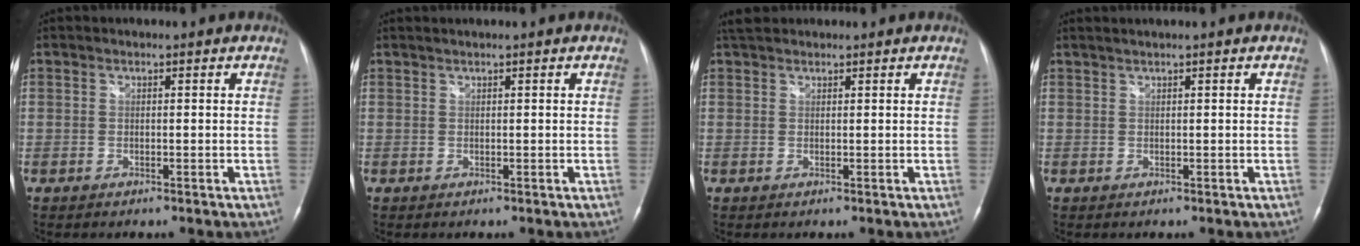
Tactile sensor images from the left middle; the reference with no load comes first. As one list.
[{"total": 1.1, "force": [0.9, -0.2, 0.5], "torque": [-0.012, 0.012, 0.021]}, {"total": 2.7, "force": [2.4, 1.0, 0.8], "torque": [-0.019, 0.022, 0.042]}, {"total": 1.8, "force": [1.5, -0.3, 1.0], "torque": [-0.018, 0.015, 0.030]}]